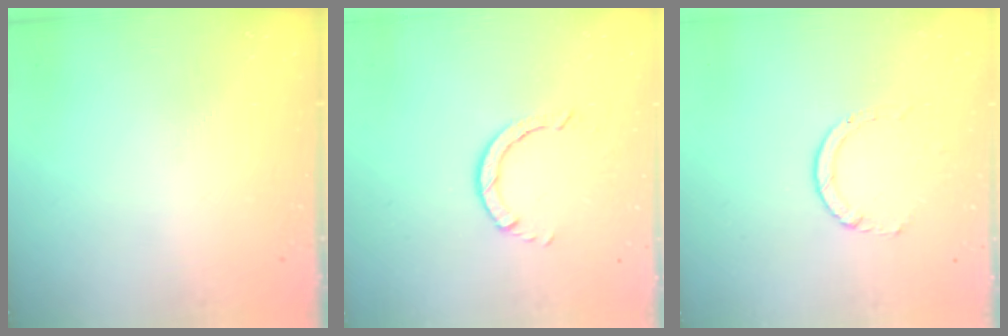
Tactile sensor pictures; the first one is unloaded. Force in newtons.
{"total": 3.4, "press": 3.4, "slide": 0.5}
{"total": 2.9, "press": 2.9, "slide": 0.4}